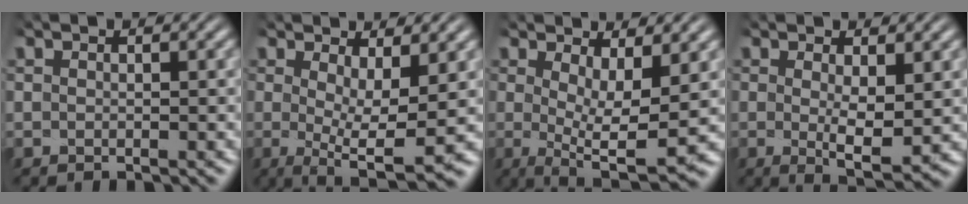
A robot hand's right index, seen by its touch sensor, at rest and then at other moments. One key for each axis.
{"total": 6.2, "fx": -1.8, "fy": 2.3, "fz": 5.4, "tx": -0.088, "ty": -0.034, "tz": -0.016}
{"total": 7.3, "fx": -0.8, "fy": 3.1, "fz": 6.5, "tx": -0.105, "ty": -0.035, "tz": -0.002}
{"total": 4.2, "fx": -0.2, "fy": 1.6, "fz": 3.9, "tx": -0.069, "ty": -0.022, "tz": 0.001}